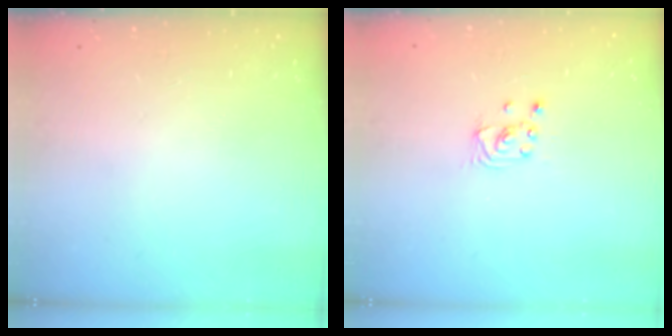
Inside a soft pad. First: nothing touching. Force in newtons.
{"total": 1.6, "press": 1.6, "slide": 0.0}